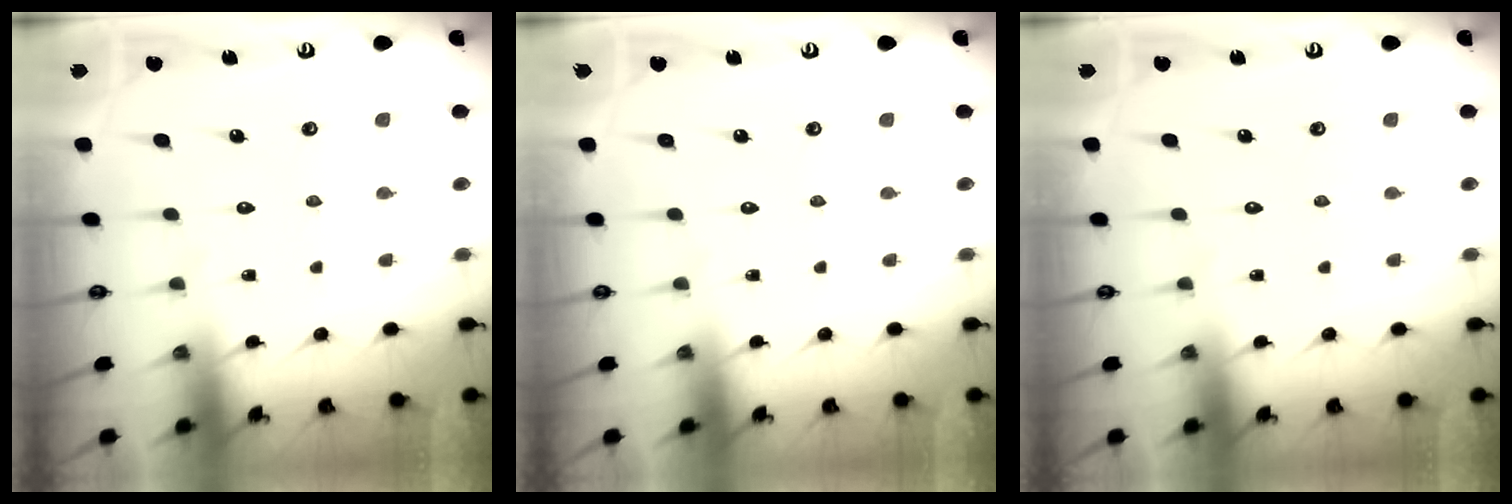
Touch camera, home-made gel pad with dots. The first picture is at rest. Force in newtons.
{"total": 0.0}
{"total": 0.0}